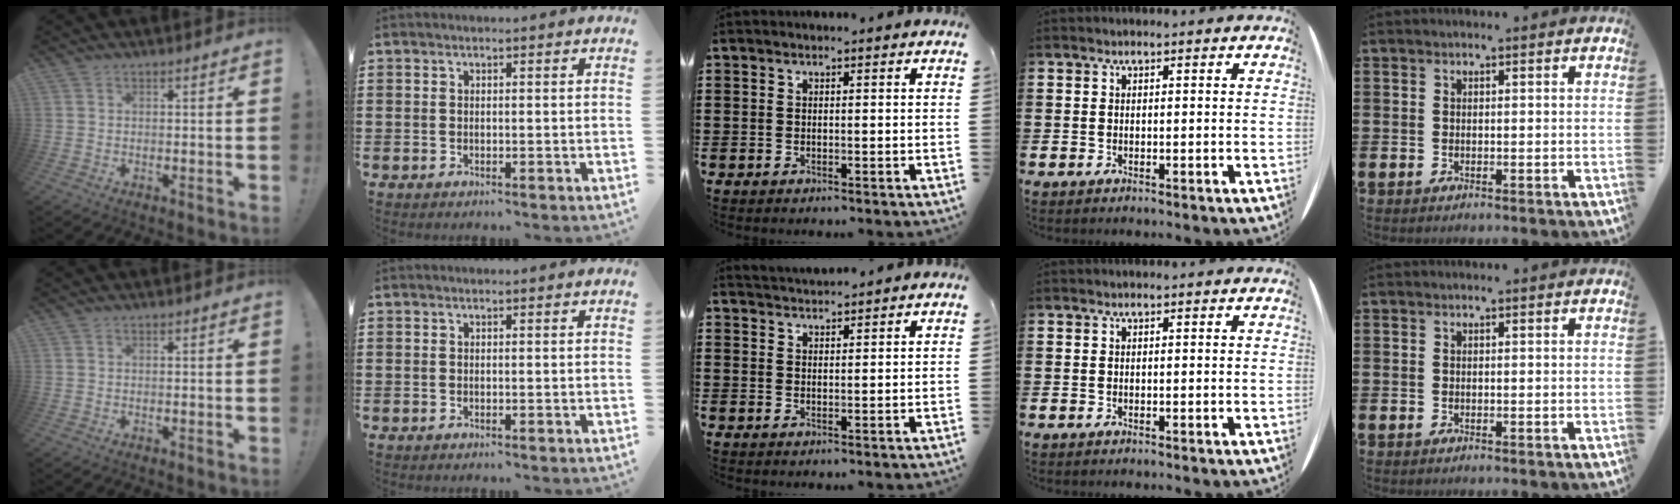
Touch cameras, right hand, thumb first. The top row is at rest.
{"middle": {"total": 2.0, "force": [2.0, -0.1, -0.3], "torque": [-0.001, -0.001, 0.039]}}